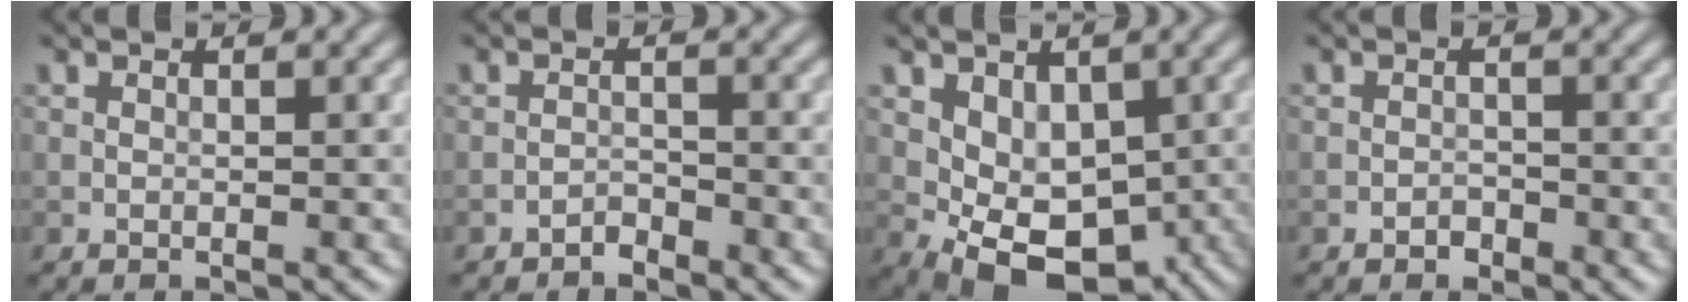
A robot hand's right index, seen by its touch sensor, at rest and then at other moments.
{"total": 1.2, "force": [-1.1, 0.5, 0.3], "torque": [0.000, 0.005, -0.022]}
{"total": 6.9, "force": [-0.7, 4.7, 5.0], "torque": [-0.076, -0.013, -0.003]}
{"total": 1.1, "force": [-0.8, 0.7, 0.4], "torque": [-0.003, 0.002, -0.014]}